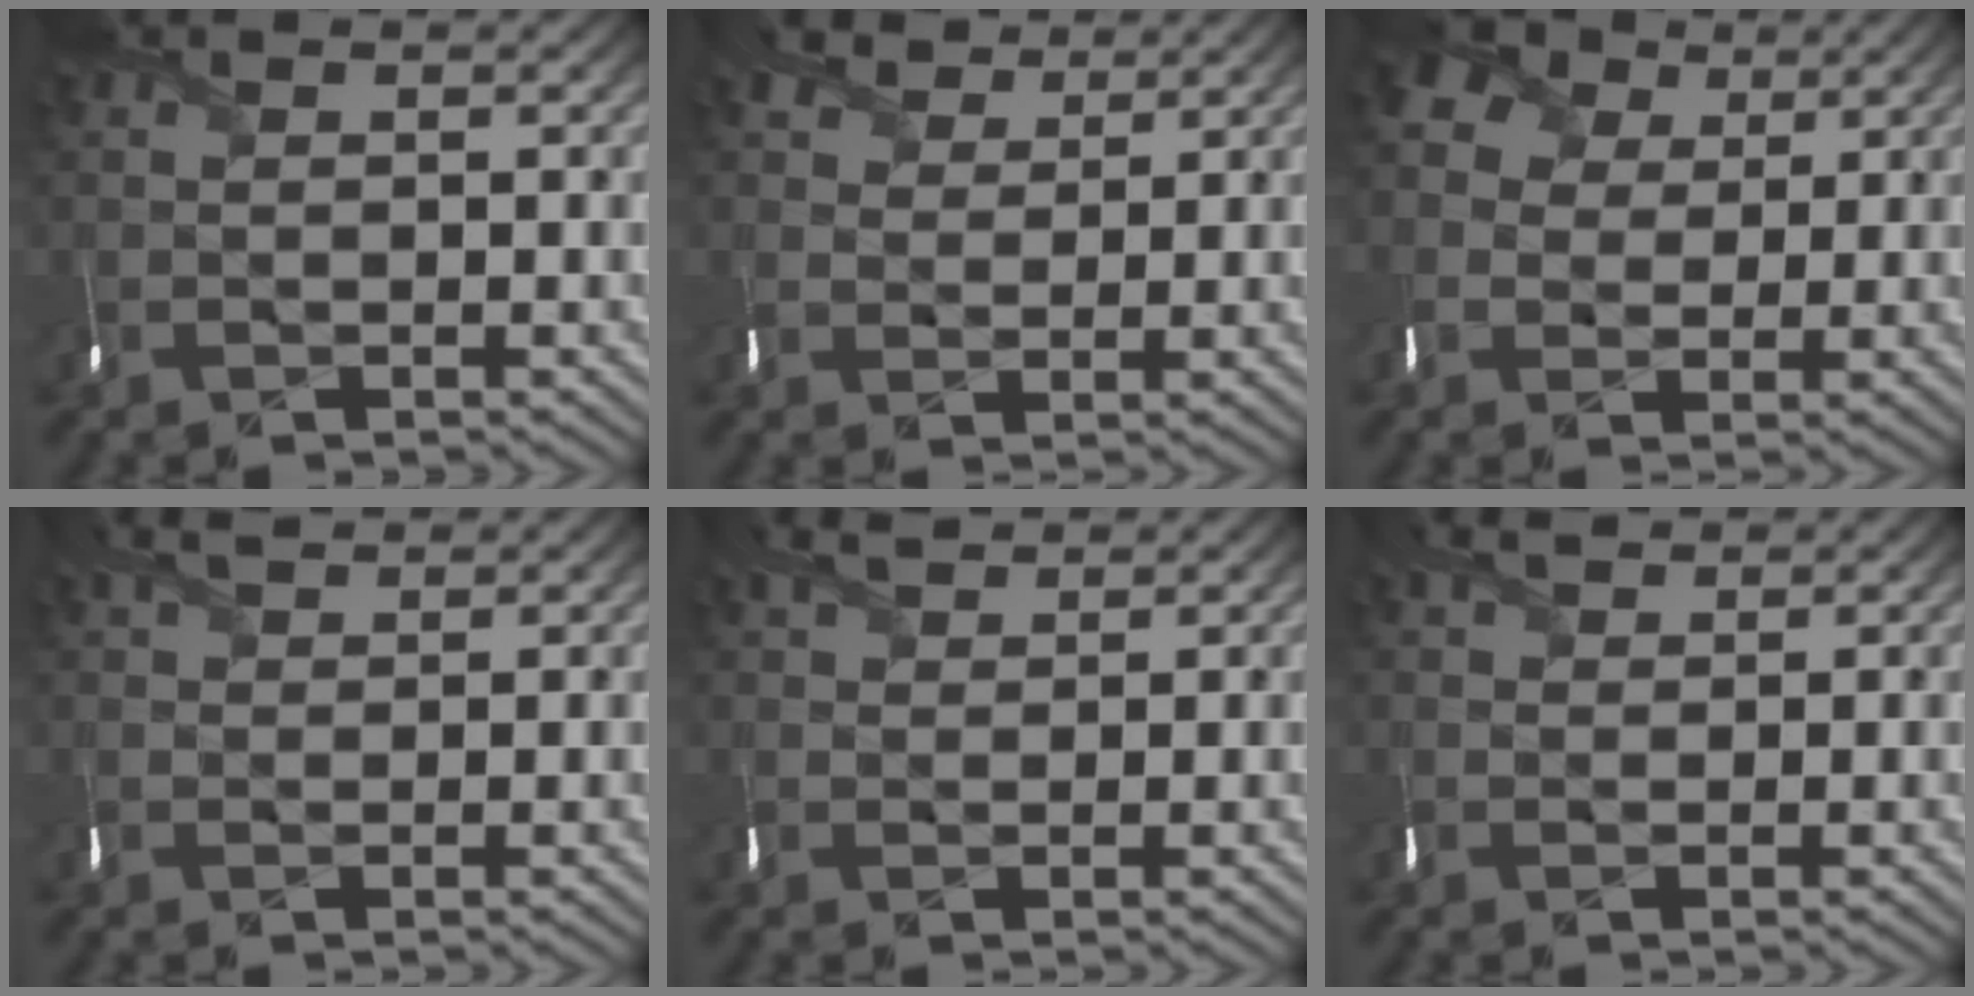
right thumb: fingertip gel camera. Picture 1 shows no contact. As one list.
[{"total": 3.0, "force": [2.6, 1.3, -0.4], "torque": [-0.004, 0.006, 0.046]}, {"total": 5.7, "force": [2.8, 4.5, 2.0], "torque": [-0.067, 0.015, 0.043]}, {"total": 1.5, "force": [1.4, 0.0, -0.6], "torque": [-0.003, 0.007, 0.025]}, {"total": 1.8, "force": [1.7, 0.2, -0.5], "torque": [-0.005, 0.006, 0.031]}, {"total": 1.5, "force": [1.3, 0.2, -0.8], "torque": [0.002, 0.006, 0.022]}]